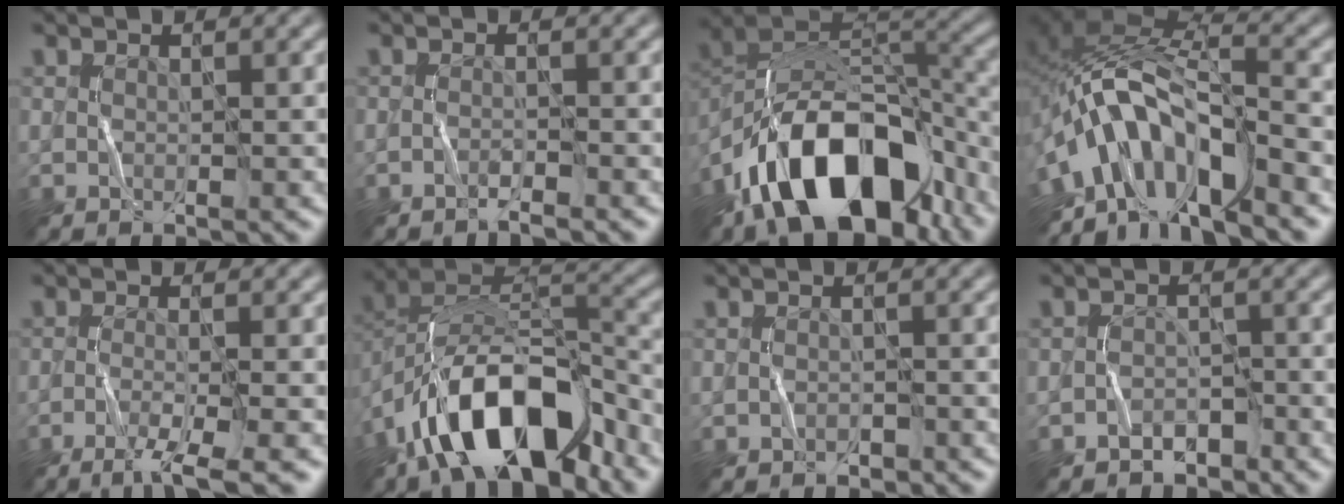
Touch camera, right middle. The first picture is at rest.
{"total": 1.4, "force": [-1.3, 0.1, 0.7], "torque": [-0.008, 0.007, -0.029]}
{"total": 14.3, "force": [-7.9, 7.7, 9.0], "torque": [-0.147, 0.008, -0.142]}
{"total": 8.7, "force": [-5.2, 3.4, 6.0], "torque": [-0.090, 0.019, -0.101]}
{"total": 4.6, "force": [-2.9, 0.8, 3.5], "torque": [-0.051, 0.006, -0.057]}
{"total": 11.4, "force": [-6.9, 5.0, 7.6], "torque": [-0.131, 0.016, -0.130]}
{"total": 0.7, "force": [-0.6, 0.2, -0.2], "torque": [0.006, 0.007, -0.009]}
{"total": 1.6, "force": [-1.4, 0.8, -0.1], "torque": [0.005, 0.015, -0.025]}